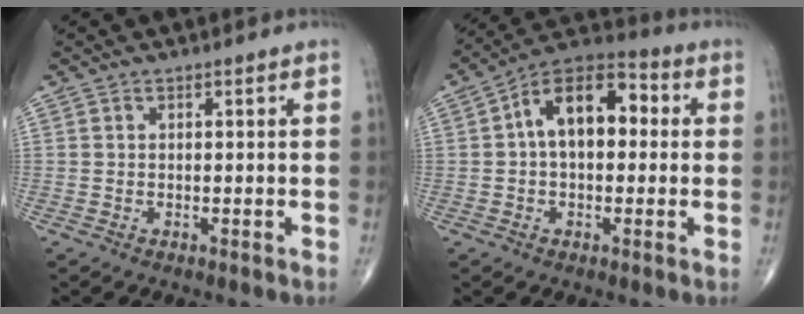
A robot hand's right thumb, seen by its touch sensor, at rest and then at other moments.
{"total": 13.1, "force": [1.7, 7.7, 10.5], "torque": [-0.150, 0.040, 0.013]}